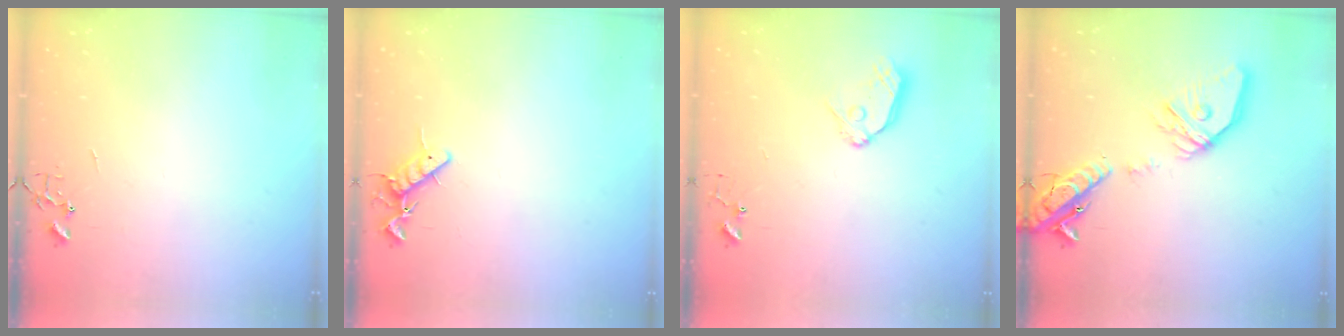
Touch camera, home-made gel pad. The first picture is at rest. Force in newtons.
{"total": 8.6, "press": 8.5, "slide": 1.3}
{"total": 9.5, "press": 9.5, "slide": 0.9}
{"total": 21.4, "press": 21.2, "slide": 3.5}